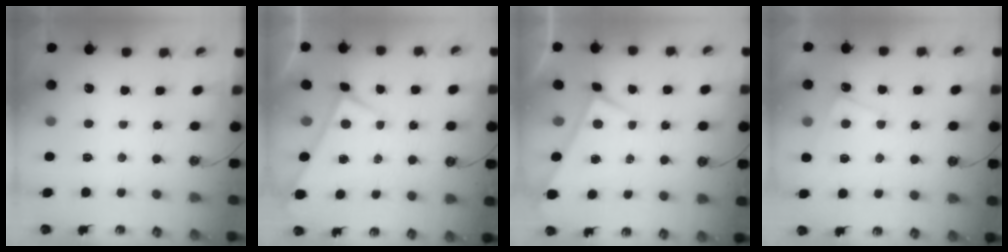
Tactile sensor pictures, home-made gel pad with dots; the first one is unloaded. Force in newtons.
{"total": 0.0}
{"total": 0.0}
{"total": 0.7, "press": 0.5, "slide": 0.4}